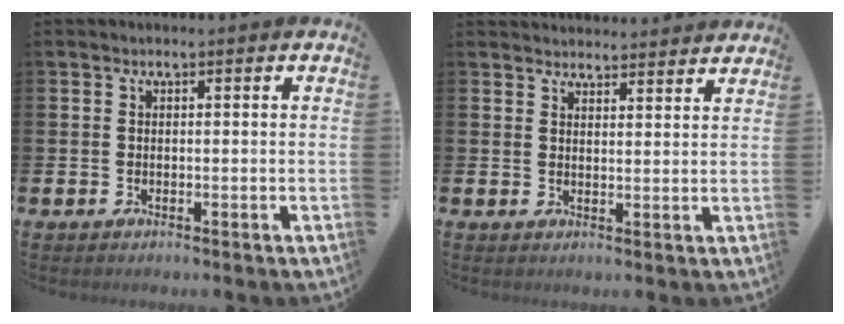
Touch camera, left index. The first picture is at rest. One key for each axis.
{"total": 3.5, "fx": 3.5, "fy": 0.2, "fz": -0.2, "tx": -0.004, "ty": -0.020, "tz": 0.063}